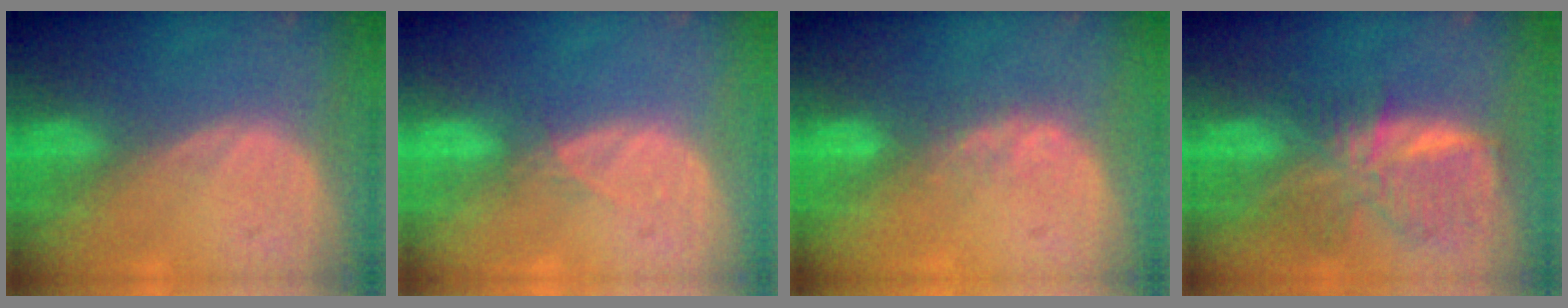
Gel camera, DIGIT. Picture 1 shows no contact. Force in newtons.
{"total": 1.1, "press": 1.1, "slide": 0.2}
{"total": 2.5, "press": 1.9, "slide": 1.5}
{"total": 8.9, "press": 7.7, "slide": 4.5}